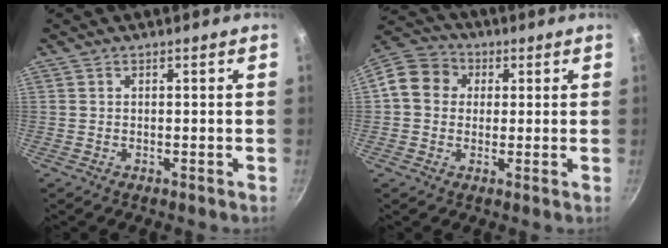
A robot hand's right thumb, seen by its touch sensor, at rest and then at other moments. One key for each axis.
{"total": 9.2, "fx": 1.5, "fy": 8.1, "fz": 4.2, "tx": -0.051, "ty": 0.019, "tz": 0.007}